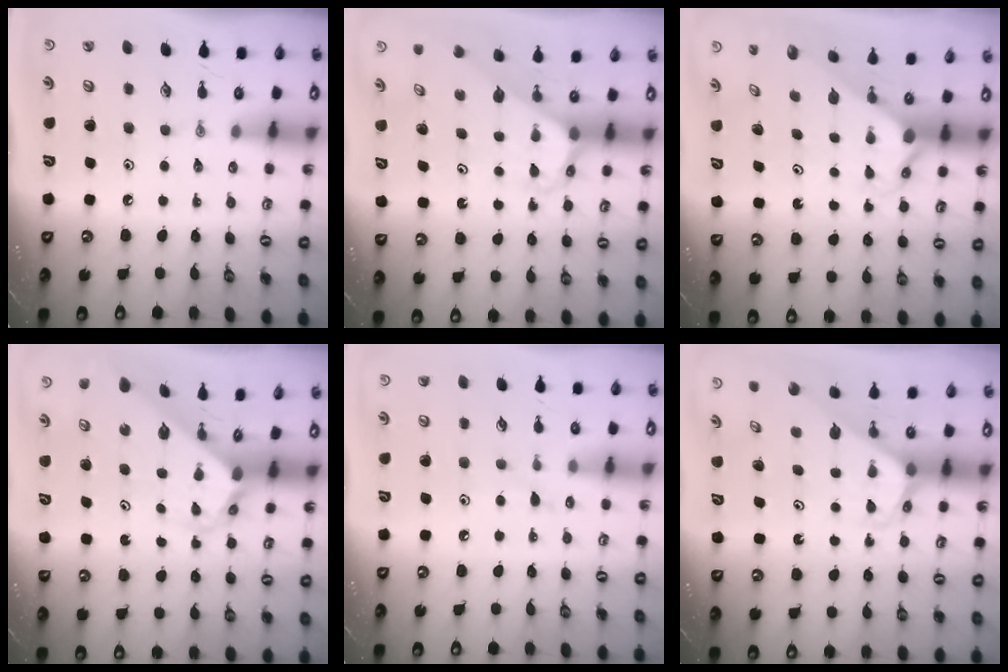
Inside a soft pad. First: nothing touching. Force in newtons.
{"total": 3.2, "press": 3.2, "slide": 0.2}
{"total": 2.2, "press": 2.2, "slide": 0.2}
{"total": 2.6, "press": 2.6, "slide": 0.2}
{"total": 6.6, "press": 6.6, "slide": 0.6}
{"total": 2.7, "press": 2.7, "slide": 0.2}